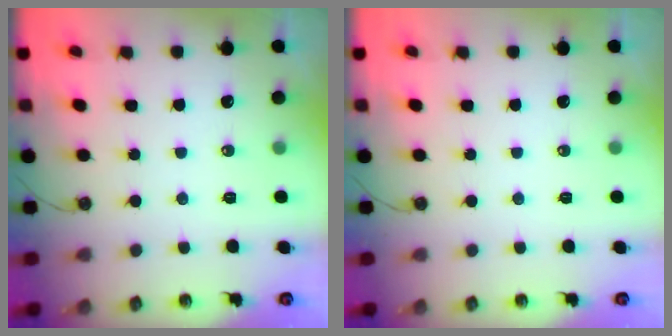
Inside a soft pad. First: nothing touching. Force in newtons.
{"total": 0.0}